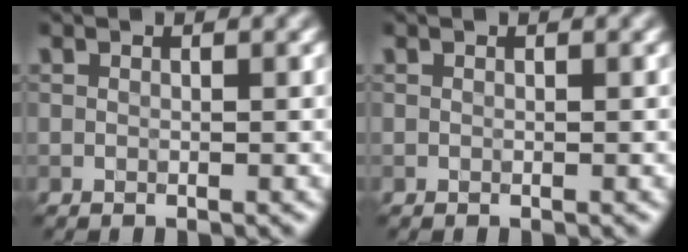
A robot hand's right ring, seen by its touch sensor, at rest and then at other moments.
{"total": 0.0}